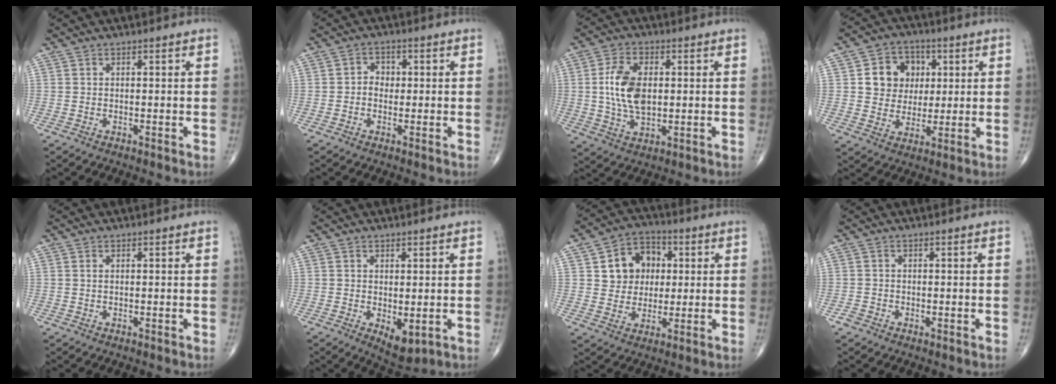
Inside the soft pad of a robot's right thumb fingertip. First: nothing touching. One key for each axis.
{"total": 2.9, "fx": 0.0, "fy": 2.5, "fz": 1.6, "tx": -0.006, "ty": 0.009, "tz": -0.007}
{"total": 10.5, "fx": 0.9, "fy": 6.1, "fz": 8.5, "tx": -0.160, "ty": -0.002, "tz": 0.021}
{"total": 10.1, "fx": 2.3, "fy": 8.7, "fz": 4.5, "tx": -0.025, "ty": -0.001, "tz": 0.037}
{"total": 0.7, "fx": 0.2, "fy": 0.4, "fz": 0.5, "tx": -0.012, "ty": 0.005, "tz": 0.006}
{"total": 4.9, "fx": -0.9, "fy": 2.5, "fz": 4.1, "tx": -0.049, "ty": -0.010, "tz": 0.000}
{"total": 10.8, "fx": 2.4, "fy": 9.0, "fz": 5.4, "tx": -0.042, "ty": 0.005, "tz": 0.037}
{"total": 1.2, "fx": -0.7, "fy": 0.9, "fz": 0.2, "tx": -0.001, "ty": 0.003, "tz": -0.016}